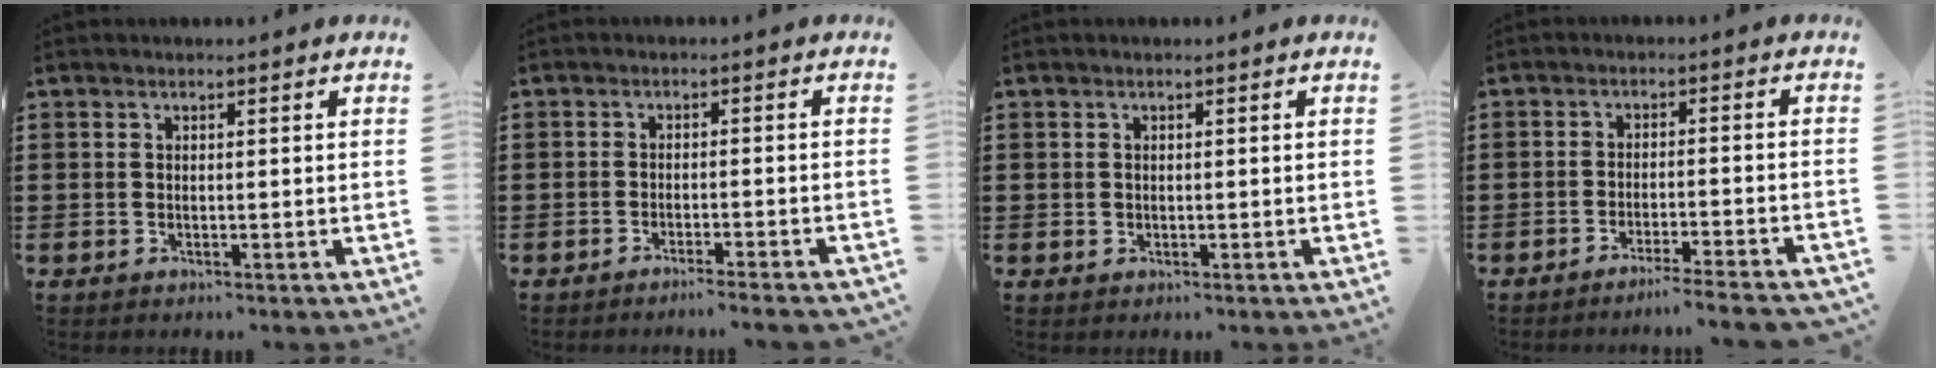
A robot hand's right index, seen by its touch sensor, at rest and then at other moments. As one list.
[{"total": 2.3, "force": [-2.1, -0.4, 0.8], "torque": [-0.015, -0.001, -0.042]}, {"total": 0.5, "force": [0.1, 0.5, 0.0], "torque": [-0.001, 0.005, 0.001]}, {"total": 3.7, "force": [-3.4, -0.8, 1.3], "torque": [-0.021, -0.009, -0.068]}]